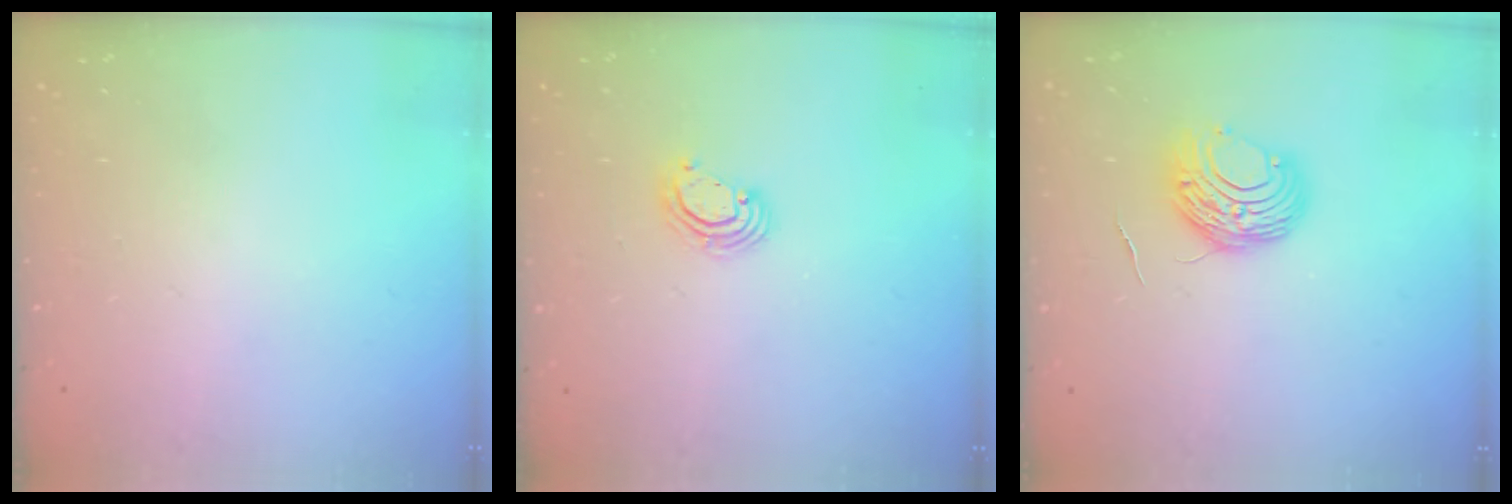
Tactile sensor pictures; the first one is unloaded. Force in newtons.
{"total": 3.5, "press": 3.5, "slide": 0.2}
{"total": 9.4, "press": 9.3, "slide": 0.6}